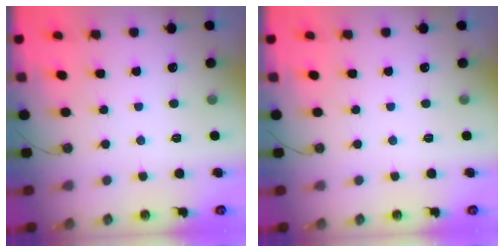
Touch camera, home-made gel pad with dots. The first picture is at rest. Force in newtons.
{"total": 0.0}